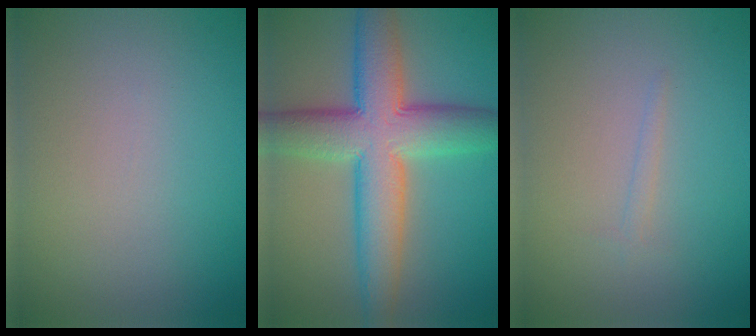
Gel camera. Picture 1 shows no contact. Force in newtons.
{"total": 9.5, "press": 9.5, "slide": 0.0}
{"total": 0.7, "press": 0.7, "slide": 0.1}